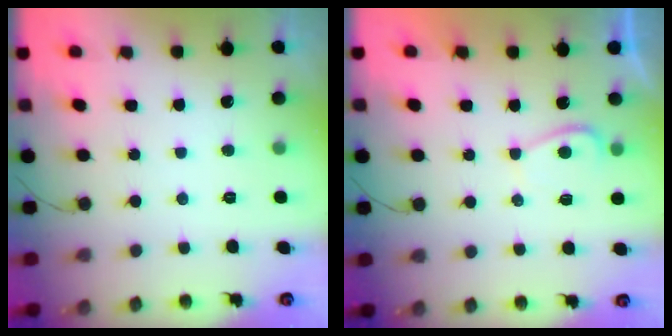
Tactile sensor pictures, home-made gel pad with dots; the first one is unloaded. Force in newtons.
{"total": 2.3, "press": 2.2, "slide": 0.8}